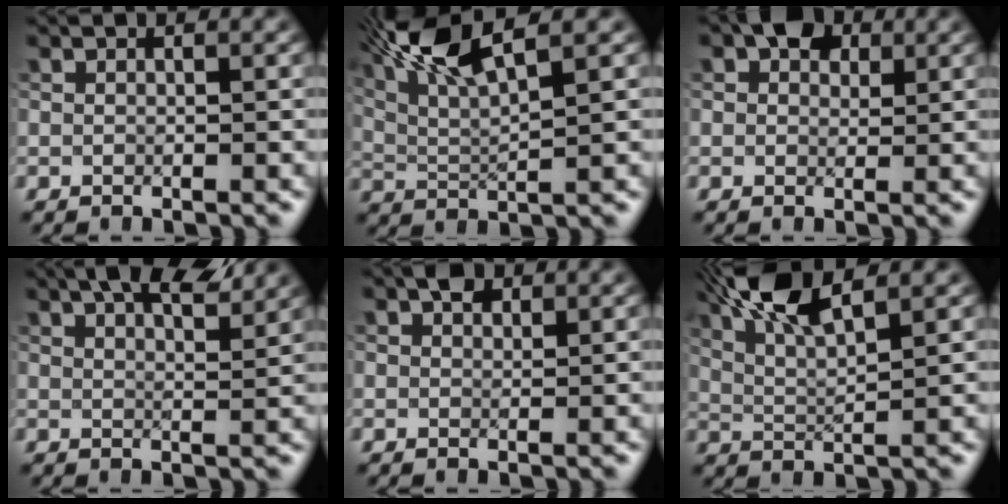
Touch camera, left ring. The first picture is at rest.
{"total": 7.7, "force": [4.8, 1.6, 5.8], "torque": [-0.113, 0.021, 0.092]}
{"total": 2.9, "force": [1.5, 1.9, 1.6], "torque": [-0.019, 0.004, 0.017]}
{"total": 6.5, "force": [4.6, 1.8, 4.2], "torque": [-0.048, 0.018, 0.046]}
{"total": 1.3, "force": [0.9, 0.7, 0.6], "torque": [-0.005, 0.004, 0.013]}
{"total": 6.0, "force": [3.9, 1.3, 4.4], "torque": [-0.089, 0.012, 0.074]}